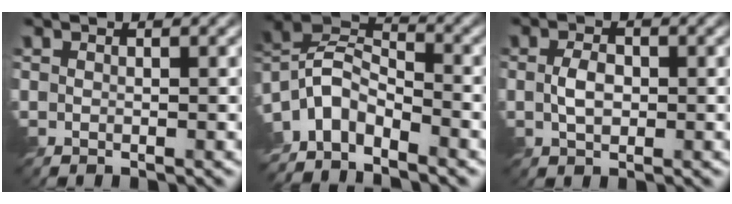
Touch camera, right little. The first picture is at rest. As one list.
[{"total": 6.4, "force": [-4.9, 2.8, 3.1], "torque": [-0.058, 0.005, -0.107]}, {"total": 2.2, "force": [0.0, 1.4, 1.7], "torque": [-0.038, 0.002, -0.001]}]